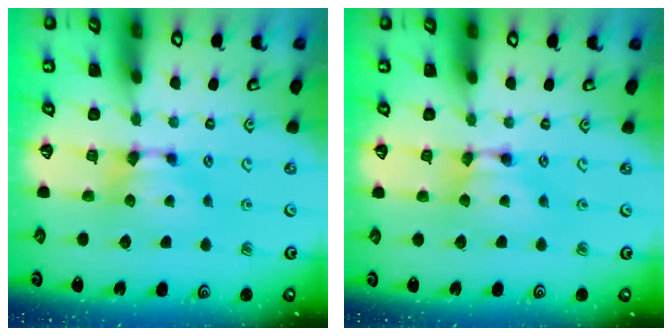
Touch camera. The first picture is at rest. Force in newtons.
{"total": 1.6, "press": 1.6, "slide": 0.2}